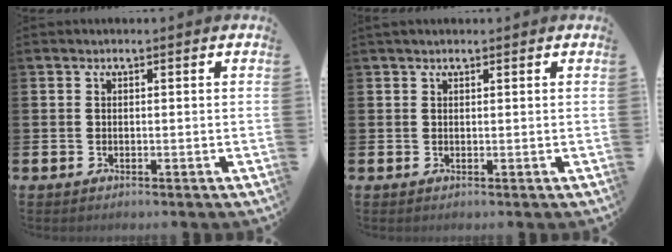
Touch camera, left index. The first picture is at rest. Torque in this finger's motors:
{"motor_torque": [-0.01, -0.18, -0.09, 0.00]}